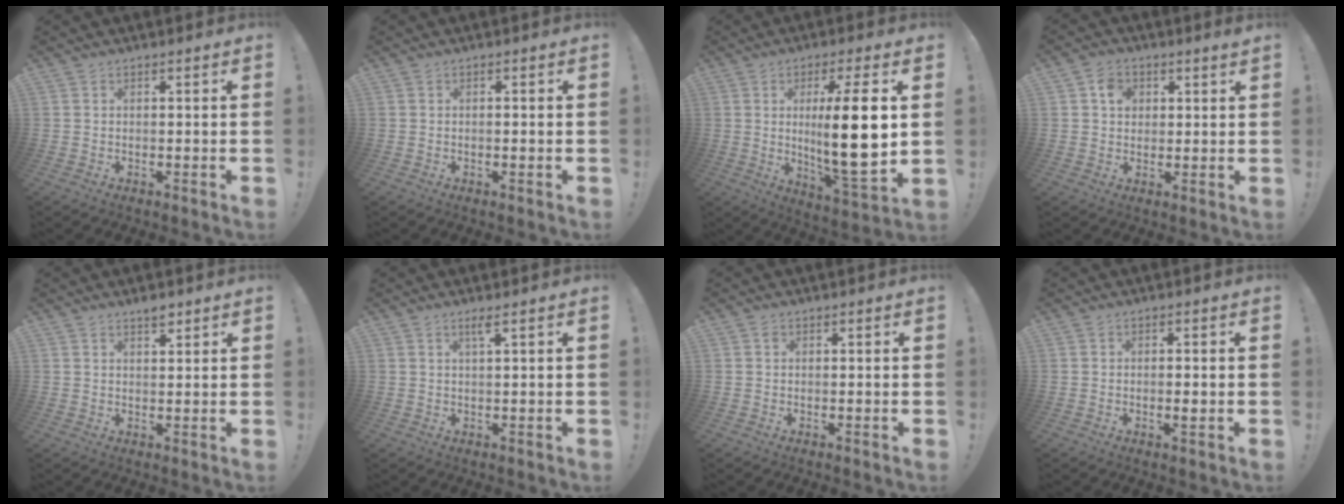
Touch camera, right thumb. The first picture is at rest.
{"total": 0.6, "force": [-0.5, 0.0, 0.4], "torque": [-0.006, 0.000, -0.009]}
{"total": 17.8, "force": [1.7, 3.2, 17.5], "torque": [-0.289, -0.026, 0.014]}
{"total": 4.8, "force": [2.0, 3.7, 2.4], "torque": [-0.030, -0.003, 0.034]}
{"total": 2.8, "force": [2.2, 1.1, 1.3], "torque": [-0.007, -0.015, 0.037]}
{"total": 2.4, "force": [1.3, -0.2, 2.0], "torque": [-0.037, -0.002, 0.019]}
{"total": 0.7, "force": [0.3, 0.7, 0.2], "torque": [0.004, 0.000, 0.003]}
{"total": 1.5, "force": [-0.5, 0.2, 1.4], "torque": [-0.022, 0.000, -0.009]}